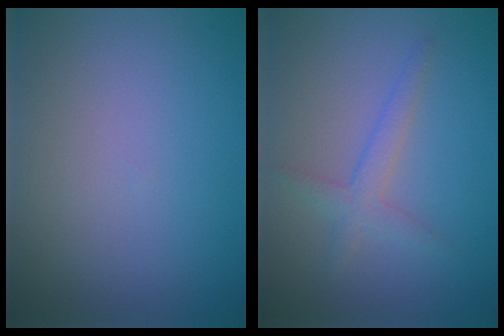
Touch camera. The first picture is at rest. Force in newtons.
{"total": 2.0, "press": 2.0, "slide": 0.1}